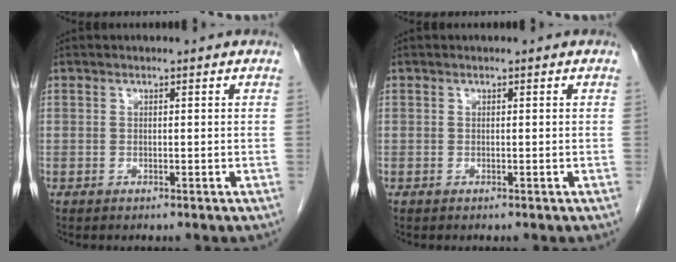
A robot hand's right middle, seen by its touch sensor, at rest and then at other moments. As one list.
[{"total": 0.0}]